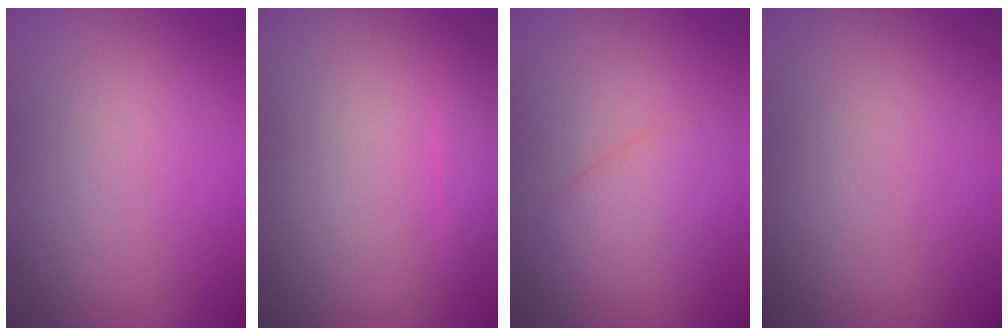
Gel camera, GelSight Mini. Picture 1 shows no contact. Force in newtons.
{"total": 1.0, "press": 1.0, "slide": 0.1}
{"total": 3.2, "press": 3.2, "slide": 0.3}
{"total": 0.0}